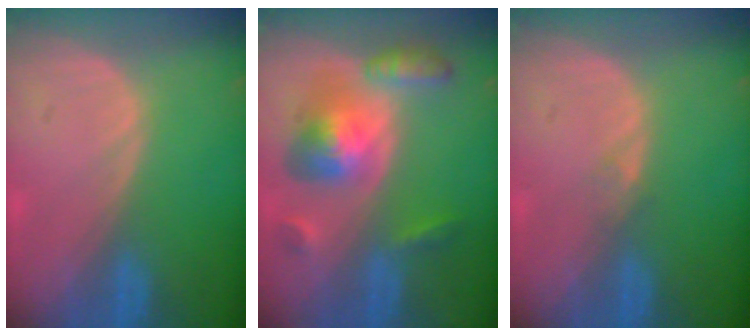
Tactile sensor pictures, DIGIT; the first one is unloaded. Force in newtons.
{"total": 8.2, "press": 8.2, "slide": 0.5}
{"total": 0.8, "press": 0.8, "slide": 0.0}